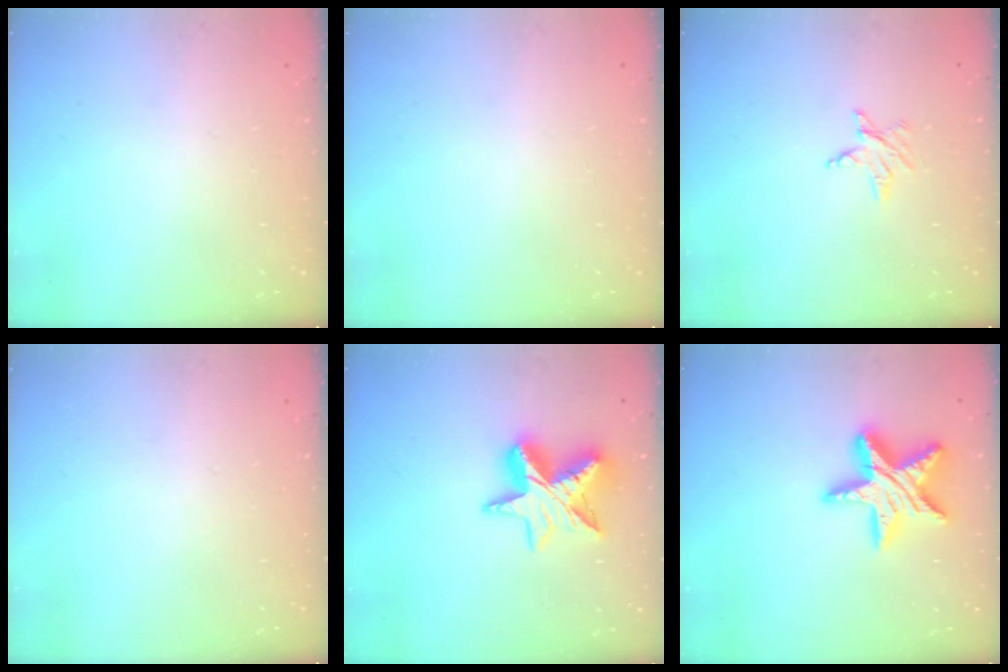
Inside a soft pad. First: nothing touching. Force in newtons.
{"total": 0.0}
{"total": 3.2, "press": 3.2, "slide": 0.4}
{"total": 0.0}
{"total": 12.5, "press": 12.4, "slide": 1.1}
{"total": 16.9, "press": 16.8, "slide": 1.3}